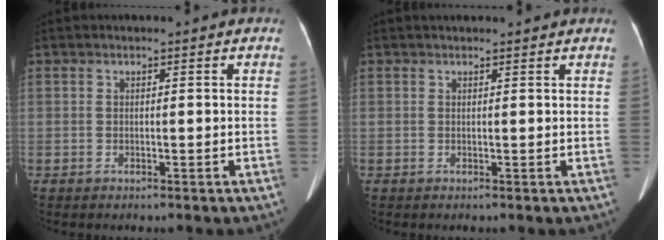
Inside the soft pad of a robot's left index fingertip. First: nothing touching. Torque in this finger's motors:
{"motor_torque": [0.15, -0.22, 0.00, 0.02]}